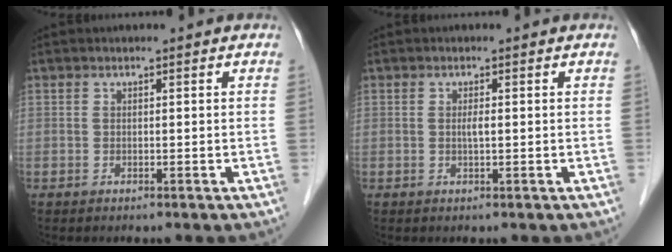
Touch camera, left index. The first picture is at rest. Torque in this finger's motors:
{"motor_torque": [0.28, 0.01, 0.03, 0.03]}